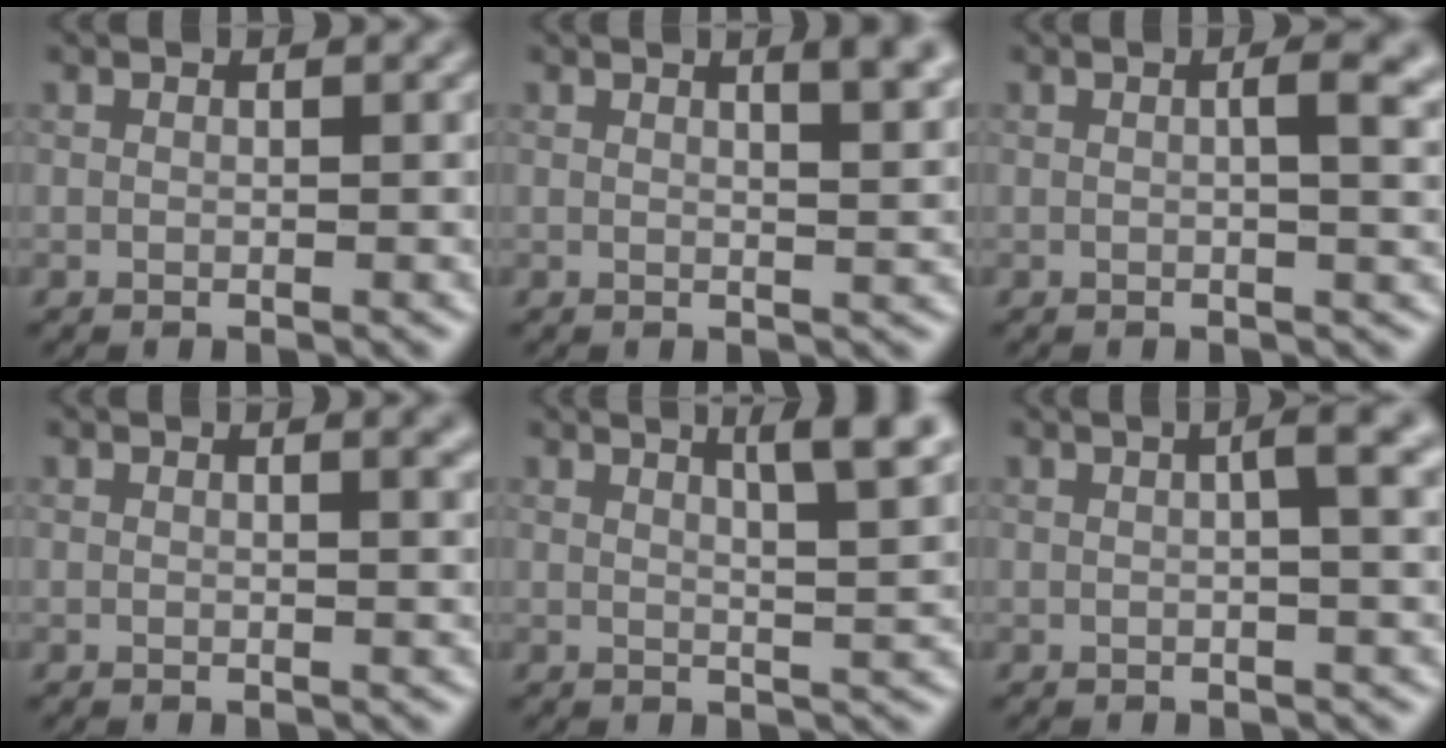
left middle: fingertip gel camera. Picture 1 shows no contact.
{"total": 4.5, "force": [2.1, 1.7, 3.5], "torque": [-0.021, 0.013, 0.015]}
{"total": 3.4, "force": [0.6, 1.0, 3.2], "torque": [-0.039, 0.006, 0.006]}
{"total": 1.8, "force": [0.9, 0.6, 1.4], "torque": [-0.009, 0.003, 0.010]}
{"total": 5.3, "force": [2.9, 1.2, 4.2], "torque": [-0.042, 0.012, 0.032]}
{"total": 3.6, "force": [0.7, 0.9, 3.4], "torque": [-0.040, 0.014, 0.005]}